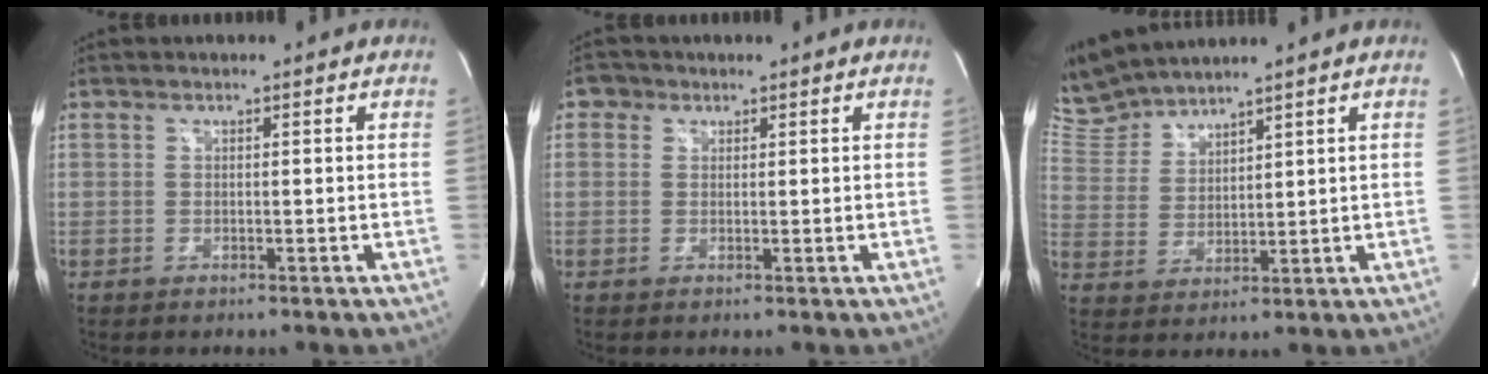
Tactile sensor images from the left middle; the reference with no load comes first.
{"total": 2.1, "force": [0.9, 1.8, 0.4], "torque": [-0.003, 0.008, 0.010]}
{"total": 7.7, "force": [7.6, 0.2, 0.8], "torque": [-0.040, 0.012, 0.169]}